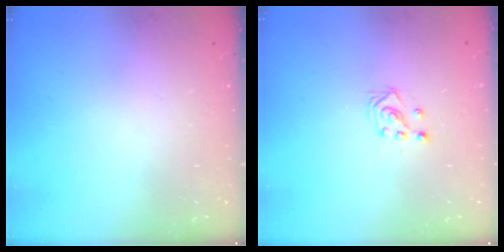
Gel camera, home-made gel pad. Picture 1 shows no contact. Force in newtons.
{"total": 2.9, "press": 2.7, "slide": 1.0}